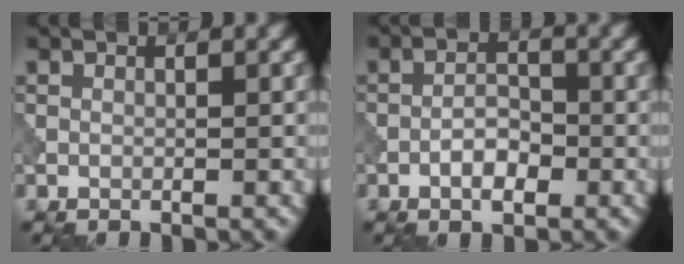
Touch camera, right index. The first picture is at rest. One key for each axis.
{"total": 2.7, "fx": -1.1, "fy": 1.2, "fz": 2.1, "tx": -0.033, "ty": 0.005, "tz": -0.024}